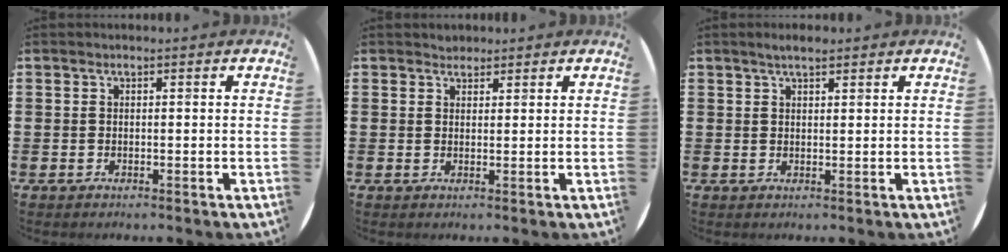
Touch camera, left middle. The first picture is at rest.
{"total": 1.2, "force": [1.2, 0.4, -0.1], "torque": [0.009, -0.002, 0.022]}
{"total": 2.1, "force": [1.7, 0.5, 1.1], "torque": [-0.016, 0.002, 0.028]}